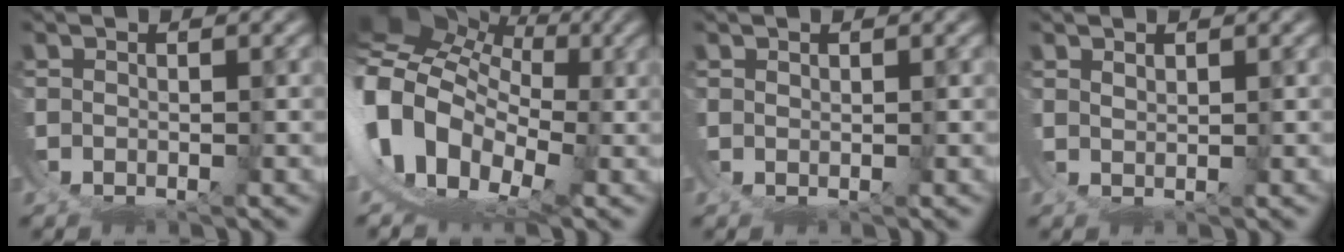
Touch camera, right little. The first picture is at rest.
{"total": 14.1, "force": [1.7, 11.4, 8.2], "torque": [-0.192, -0.018, 0.019]}
{"total": 1.0, "force": [0.8, -0.4, -0.3], "torque": [0.012, 0.002, 0.013]}
{"total": 1.7, "force": [1.6, -0.5, -0.4], "torque": [0.008, 0.001, 0.028]}